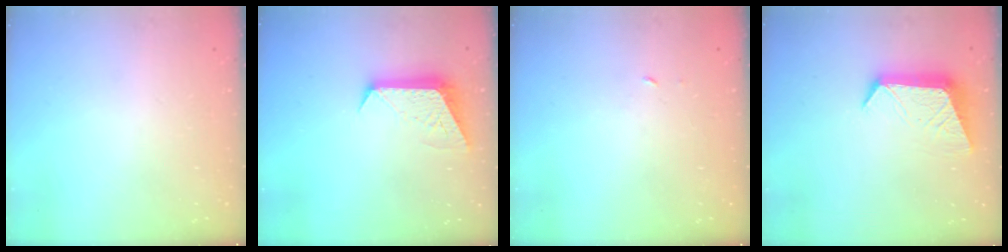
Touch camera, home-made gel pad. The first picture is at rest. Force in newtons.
{"total": 9.6, "press": 9.6, "slide": 0.5}
{"total": 1.9, "press": 1.9, "slide": 0.1}
{"total": 10.4, "press": 10.3, "slide": 1.1}